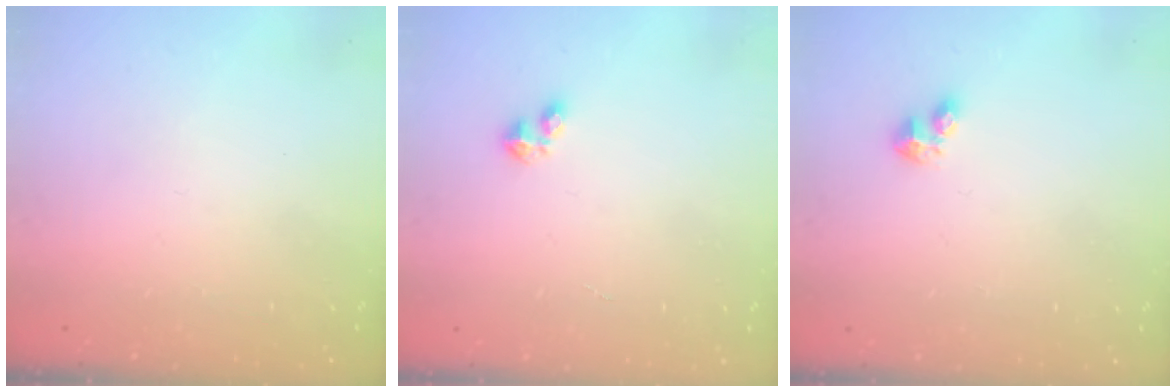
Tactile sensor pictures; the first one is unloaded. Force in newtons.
{"total": 2.4, "press": 2.4, "slide": 0.5}
{"total": 2.3, "press": 2.2, "slide": 0.5}